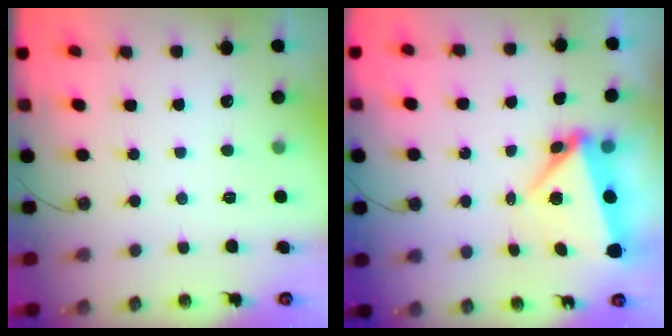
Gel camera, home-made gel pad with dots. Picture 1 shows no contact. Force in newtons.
{"total": 6.5, "press": 6.2, "slide": 1.9}